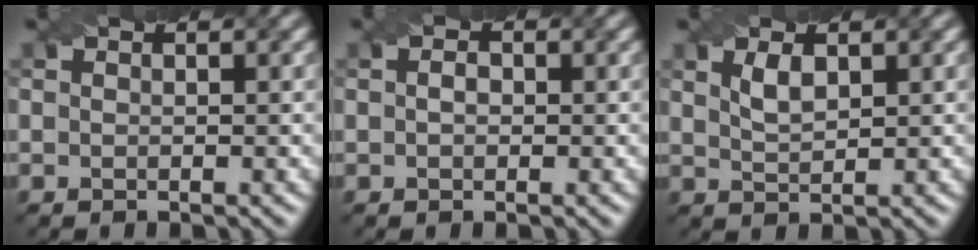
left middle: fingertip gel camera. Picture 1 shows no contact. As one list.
[{"total": 1.4, "force": [0.2, 1.0, 1.0], "torque": [-0.015, -0.001, -0.002]}, {"total": 1.9, "force": [1.0, 0.7, 1.4], "torque": [-0.031, 0.000, 0.023]}]